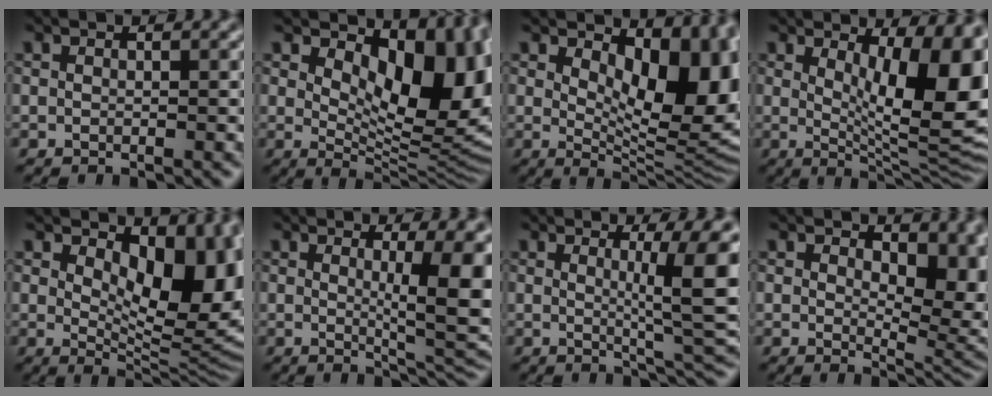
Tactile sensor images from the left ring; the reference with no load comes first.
{"total": 13.1, "force": [3.6, 6.6, 10.8], "torque": [-0.135, -0.010, 0.070]}
{"total": 11.3, "force": [3.4, 5.3, 9.4], "torque": [-0.120, -0.012, 0.057]}
{"total": 12.1, "force": [2.5, 4.2, 11.1], "torque": [-0.120, -0.015, 0.042]}
{"total": 11.2, "force": [3.2, 5.5, 9.2], "torque": [-0.119, -0.012, 0.054]}
{"total": 8.0, "force": [1.1, 1.9, 7.7], "torque": [-0.099, -0.013, 0.021]}
{"total": 7.0, "force": [1.2, 1.2, 6.8], "torque": [-0.085, -0.007, 0.020]}
{"total": 7.7, "force": [1.6, 4.3, 6.2], "torque": [-0.072, -0.014, 0.033]}